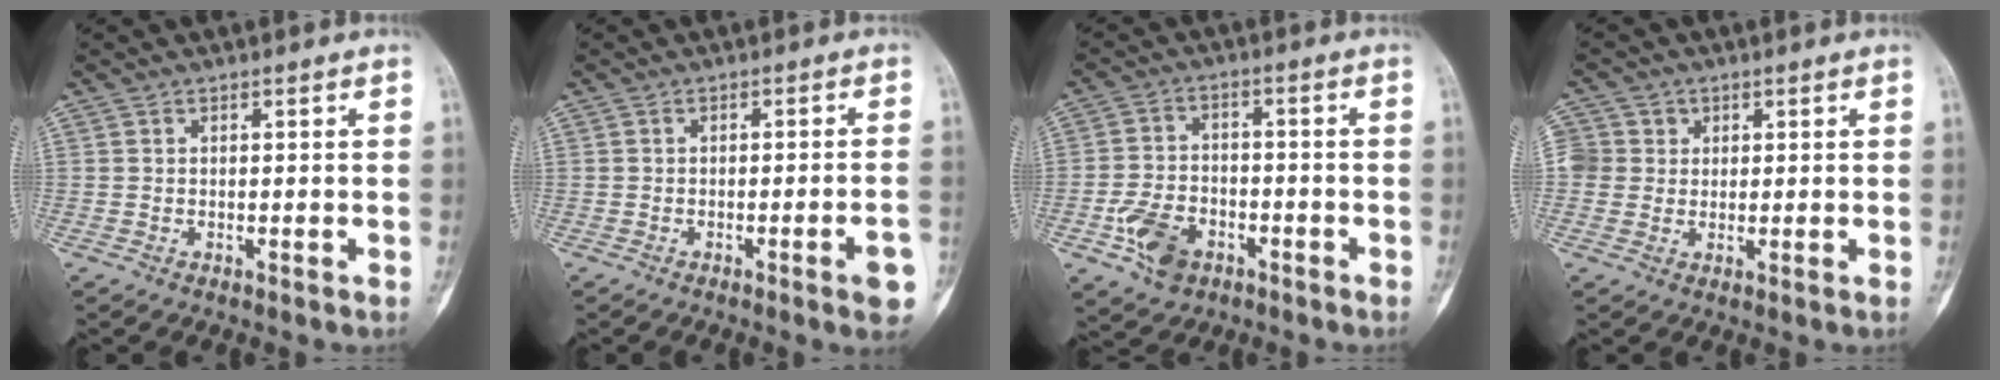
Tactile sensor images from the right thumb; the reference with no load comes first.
{"total": 5.1, "force": [-2.3, 0.4, 4.5], "torque": [-0.058, 0.010, -0.029]}
{"total": 8.5, "force": [-4.0, 5.7, 4.8], "torque": [-0.077, 0.022, -0.068]}
{"total": 4.7, "force": [0.9, 4.6, 0.7], "torque": [0.015, 0.008, 0.015]}